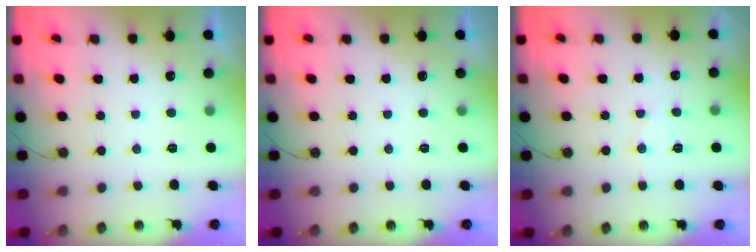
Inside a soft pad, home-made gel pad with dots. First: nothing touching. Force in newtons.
{"total": 0.0}
{"total": 6.0, "press": 6.0, "slide": 0.3}